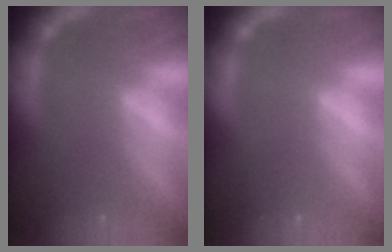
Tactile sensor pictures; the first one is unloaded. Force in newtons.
{"total": 0.0}